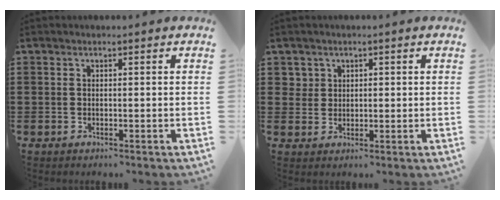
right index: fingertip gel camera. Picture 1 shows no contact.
{"total": 2.4, "force": [1.1, 2.0, 0.3], "torque": [-0.016, 0.010, 0.020]}